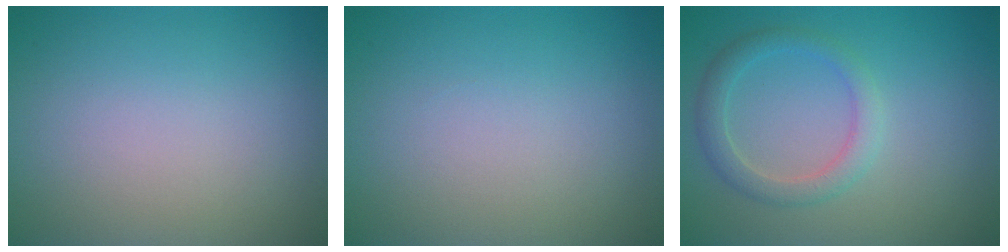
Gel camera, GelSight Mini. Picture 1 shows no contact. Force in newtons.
{"total": 0.0}
{"total": 2.5, "press": 2.5, "slide": 0.1}